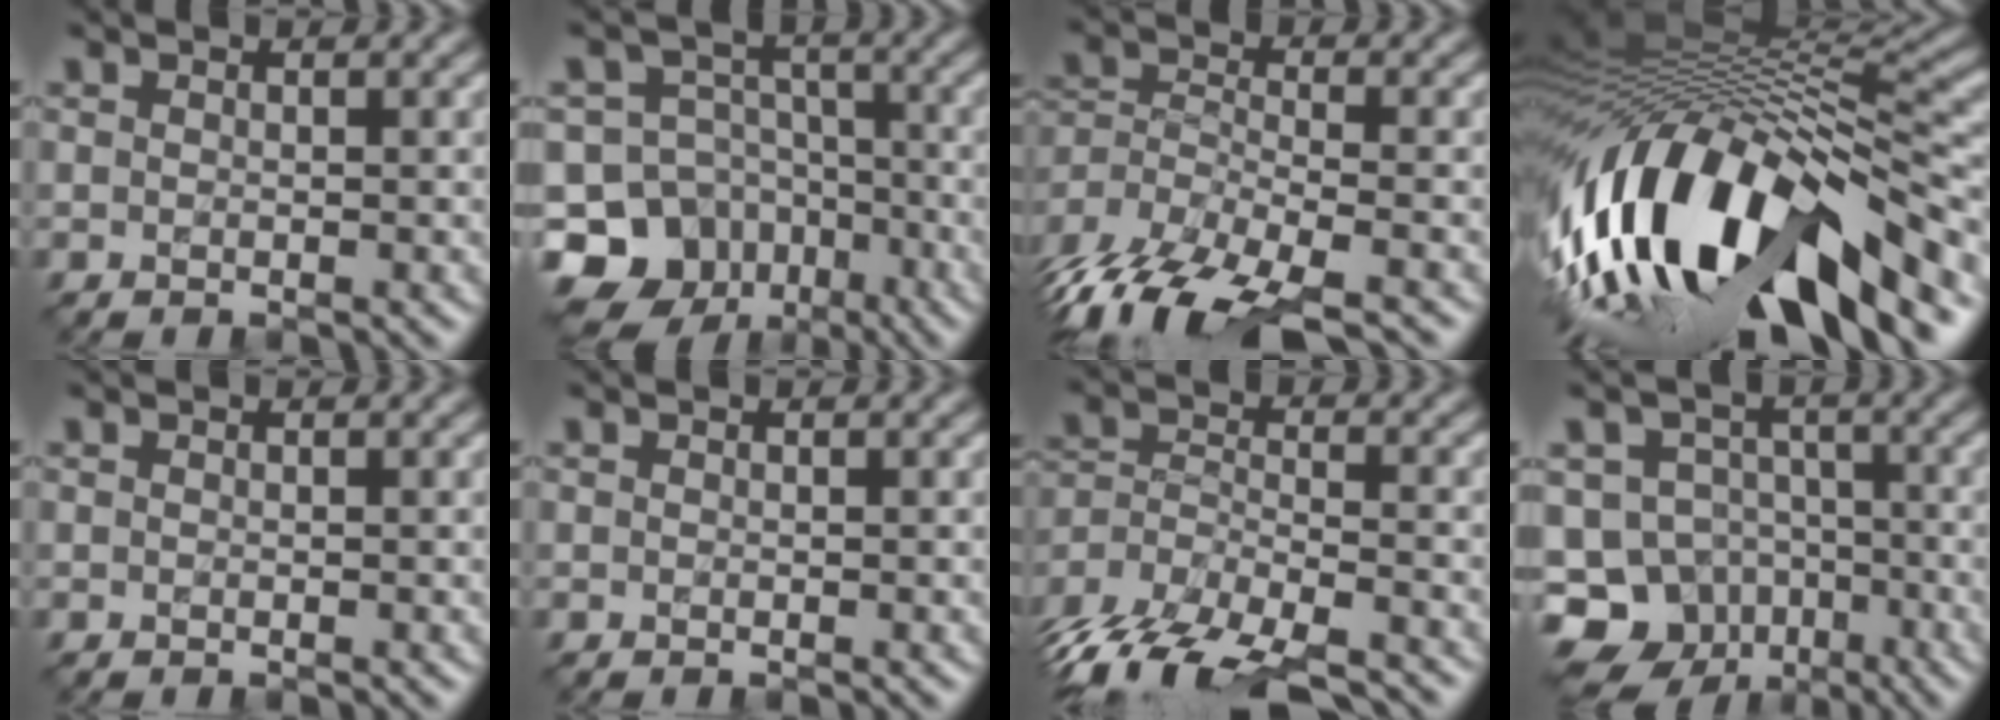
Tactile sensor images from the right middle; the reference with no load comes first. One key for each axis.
{"total": 13.7, "fx": -8.7, "fy": 10.2, "fz": 2.8, "tx": -0.049, "ty": -0.026, "tz": -0.146}
{"total": 13.8, "fx": -11.1, "fy": 4.9, "fz": 6.6, "tx": -0.127, "ty": -0.026, "tz": -0.164}
{"total": 16.5, "fx": -6.9, "fy": 6.9, "fz": 13.3, "tx": -0.246, "ty": 0.017, "tz": -0.121}
{"total": 0.0}
{"total": 0.0}
{"total": 12.9, "fx": -11.1, "fy": 4.5, "fz": 4.8, "tx": -0.094, "ty": -0.011, "tz": -0.174}
{"total": 10.3, "fx": -6.7, "fy": 7.5, "fz": 2.4, "tx": -0.039, "ty": -0.007, "tz": -0.116}